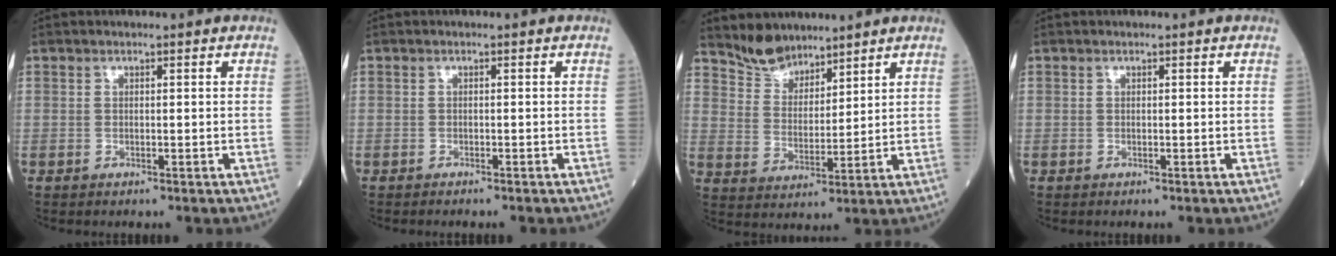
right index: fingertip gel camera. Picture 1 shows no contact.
{"total": 1.4, "force": [-1.3, 0.1, 0.6], "torque": [-0.010, -0.002, -0.014]}
{"total": 6.5, "force": [5.9, 2.5, 1.0], "torque": [-0.024, 0.003, 0.121]}
{"total": 0.0}